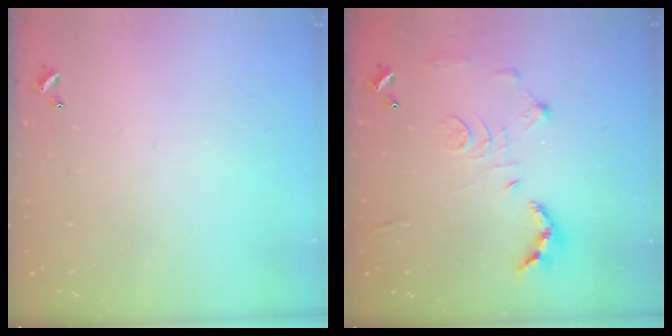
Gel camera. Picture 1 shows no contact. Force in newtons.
{"total": 10.7, "press": 10.6, "slide": 0.5}